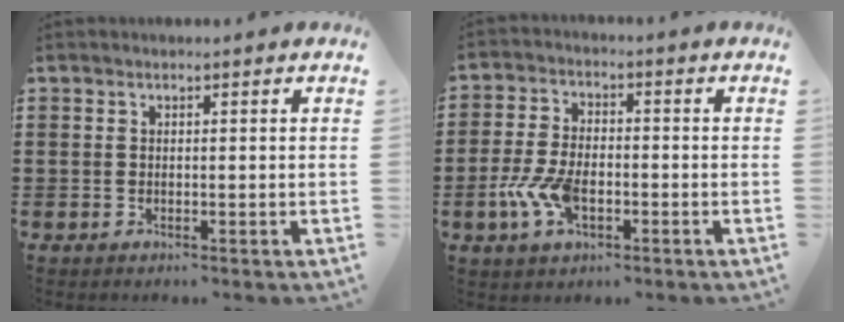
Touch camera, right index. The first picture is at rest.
{"total": 7.0, "force": [-2.5, 3.6, 5.5], "torque": [-0.134, -0.005, -0.050]}